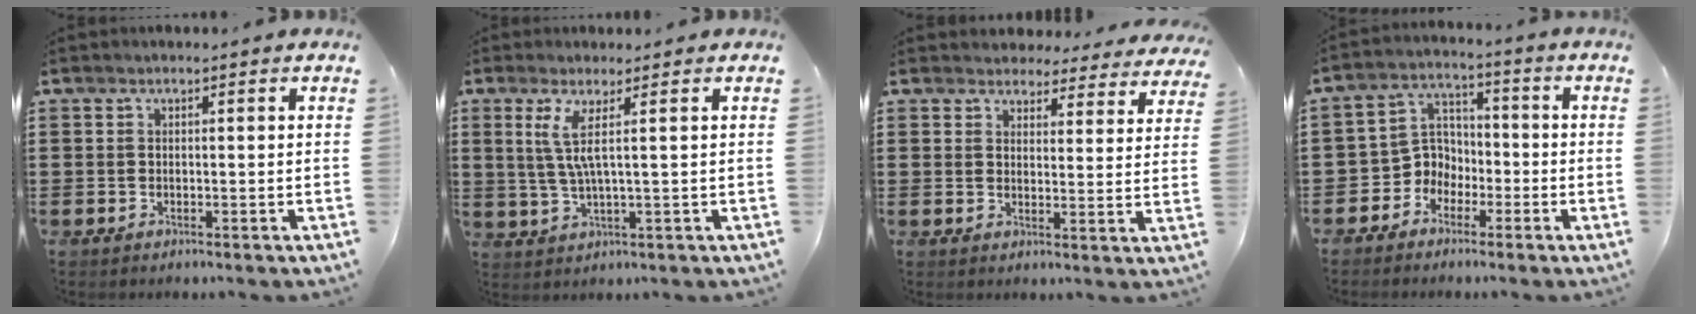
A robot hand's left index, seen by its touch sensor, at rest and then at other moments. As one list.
[{"total": 4.9, "force": [1.4, -0.2, 4.7], "torque": [-0.109, -0.015, 0.018]}, {"total": 3.9, "force": [3.8, 0.8, 0.2], "torque": [-0.014, -0.020, 0.066]}, {"total": 5.3, "force": [-2.6, 4.5, 1.1], "torque": [-0.049, 0.001, -0.059]}]